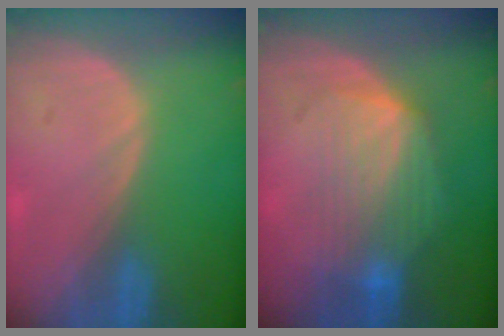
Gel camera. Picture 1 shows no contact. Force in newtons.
{"total": 7.5, "press": 7.4, "slide": 1.2}